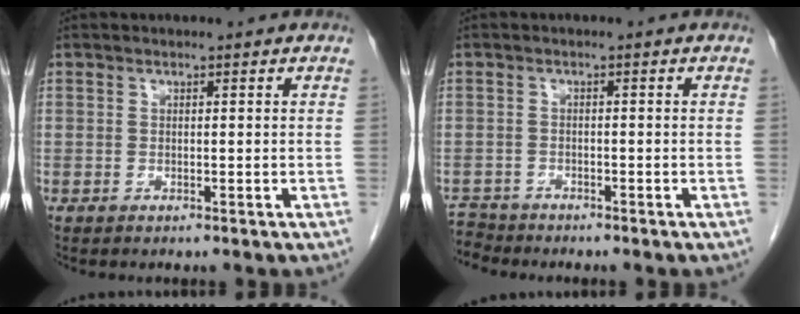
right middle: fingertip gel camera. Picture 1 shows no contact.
{"total": 3.2, "force": [-3.0, 0.5, -0.8], "torque": [0.015, -0.011, -0.056]}